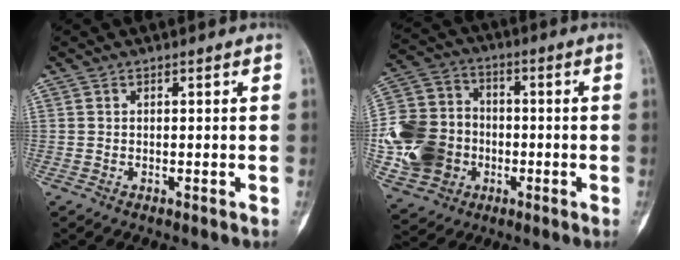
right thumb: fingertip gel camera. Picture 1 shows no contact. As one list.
[{"total": 17.1, "force": [-3.4, 14.4, 8.6], "torque": [-0.160, 0.020, -0.062]}]